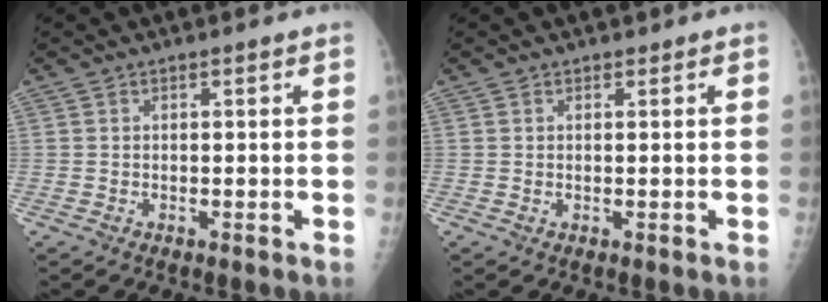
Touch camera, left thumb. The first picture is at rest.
{"total": 0.5, "force": [0.2, 0.5, 0.2], "torque": [-0.002, -0.001, 0.001]}